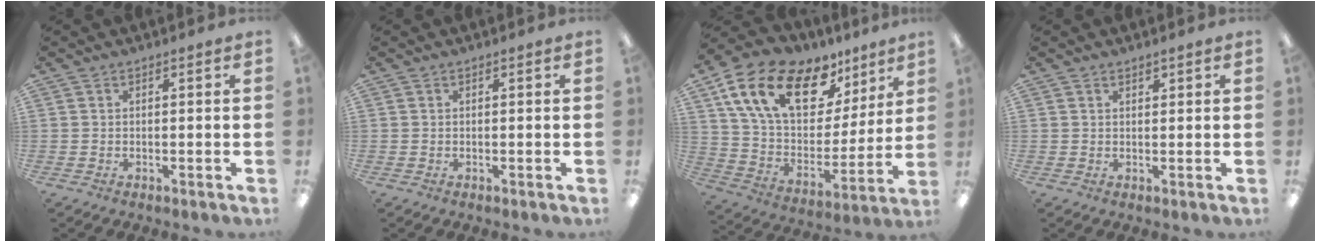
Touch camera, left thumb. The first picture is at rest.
{"total": 0.0}
{"total": 20.4, "force": [12.2, 11.1, 12.0], "torque": [-0.221, -0.059, 0.223]}
{"total": 1.2, "force": [1.0, 0.5, 0.3], "torque": [-0.007, 0.000, 0.019]}